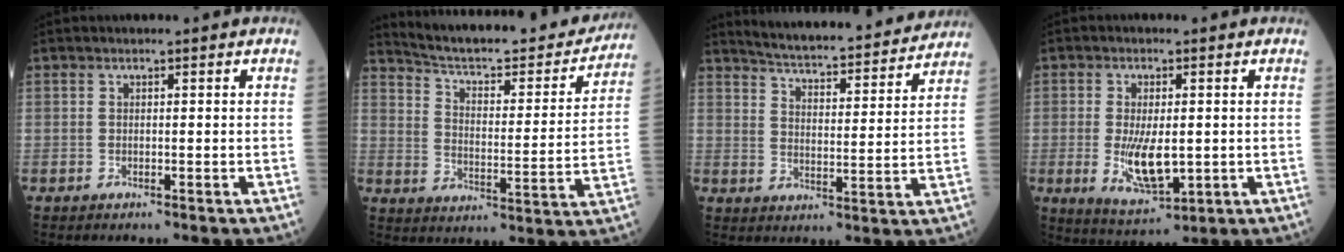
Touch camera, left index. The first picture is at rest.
{"total": 22.6, "force": [20.9, 4.0, 7.7], "torque": [-0.109, -0.034, 0.278]}
{"total": 18.3, "force": [17.2, 1.9, 6.0], "torque": [-0.091, -0.011, 0.232]}
{"total": 7.6, "force": [-0.6, 2.9, 7.0], "torque": [-0.138, -0.018, -0.003]}